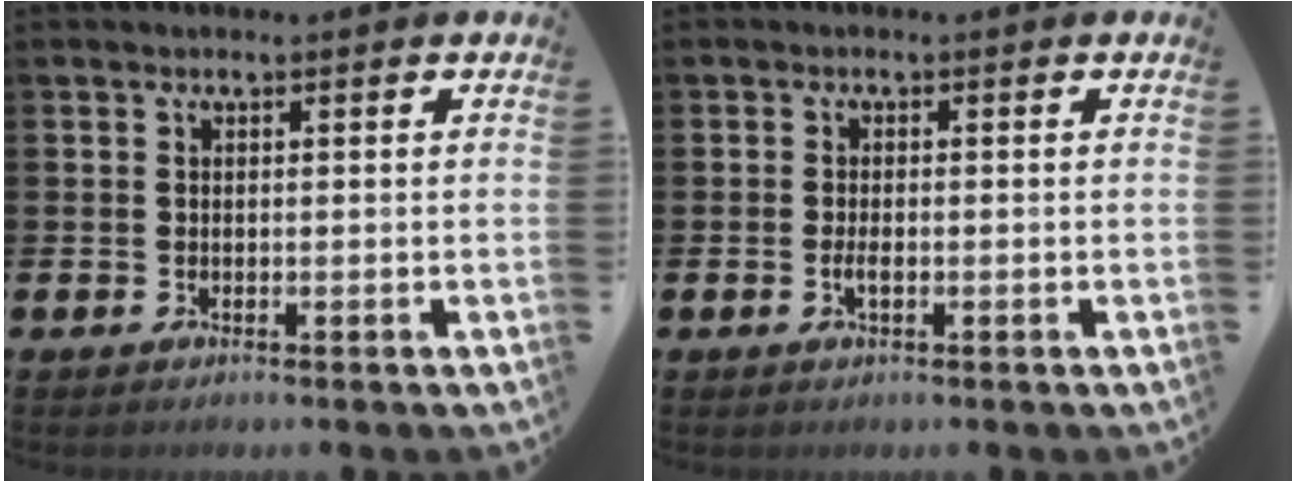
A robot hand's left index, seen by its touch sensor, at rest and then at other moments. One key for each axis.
{"total": 1.6, "fx": -0.4, "fy": 0.6, "fz": 1.4, "tx": -0.032, "ty": 0.003, "tz": -0.007}